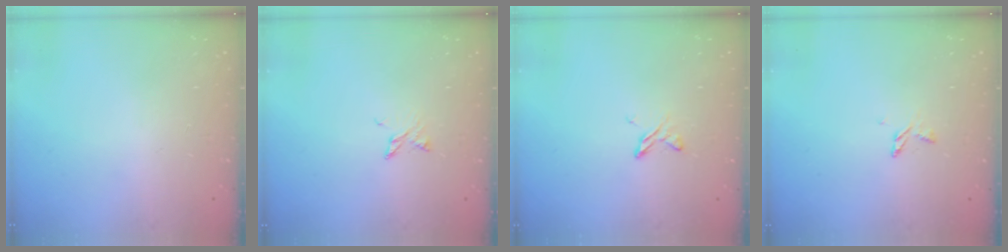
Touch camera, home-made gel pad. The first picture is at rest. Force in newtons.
{"total": 3.8, "press": 3.8, "slide": 0.5}
{"total": 4.5, "press": 4.5, "slide": 0.5}
{"total": 3.7, "press": 3.6, "slide": 0.4}